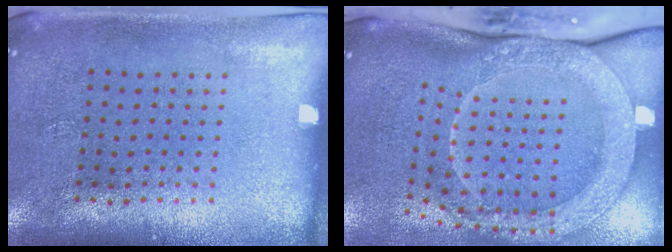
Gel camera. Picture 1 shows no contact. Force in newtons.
{"total": 2.7, "press": 2.2, "slide": 1.6}